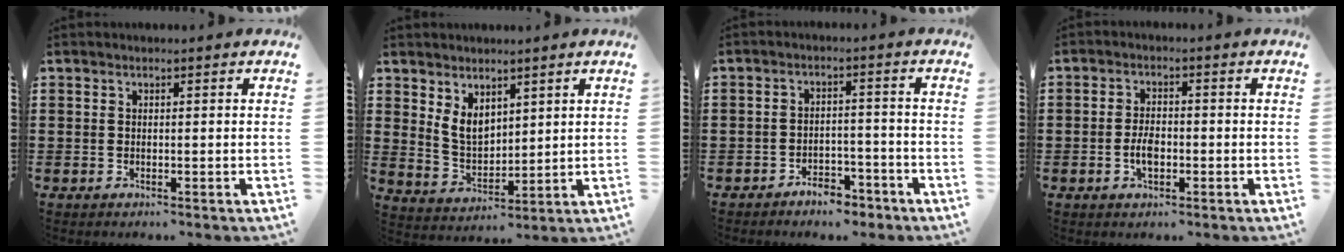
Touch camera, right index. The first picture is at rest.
{"total": 5.3, "force": [2.9, 3.4, 2.9], "torque": [-0.068, 0.004, 0.056]}
{"total": 3.6, "force": [-3.4, 1.1, 0.7], "torque": [-0.014, 0.008, -0.068]}
{"total": 3.7, "force": [-1.1, 1.7, 3.1], "torque": [-0.072, -0.003, -0.023]}